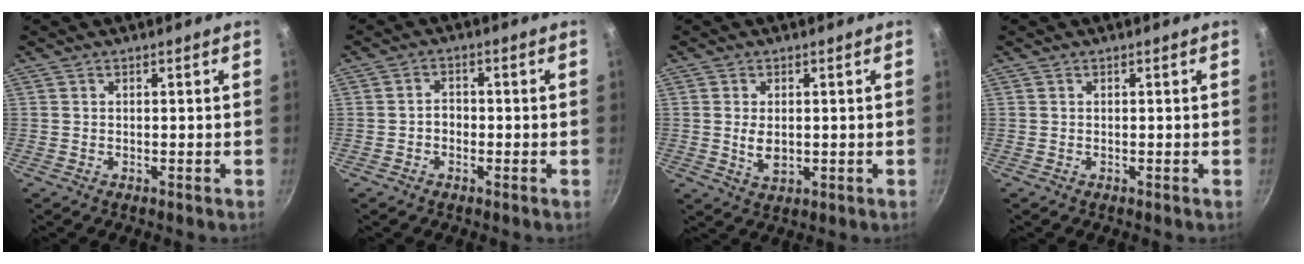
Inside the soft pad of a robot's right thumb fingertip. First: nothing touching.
{"total": 2.5, "force": [-0.7, 1.9, 1.5], "torque": [-0.011, 0.015, -0.013]}
{"total": 4.2, "force": [0.1, 2.6, 3.3], "torque": [-0.058, -0.008, 0.007]}
{"total": 0.0}